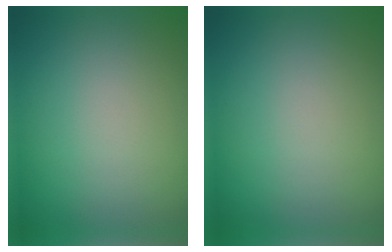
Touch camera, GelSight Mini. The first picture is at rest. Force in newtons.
{"total": 0.0}